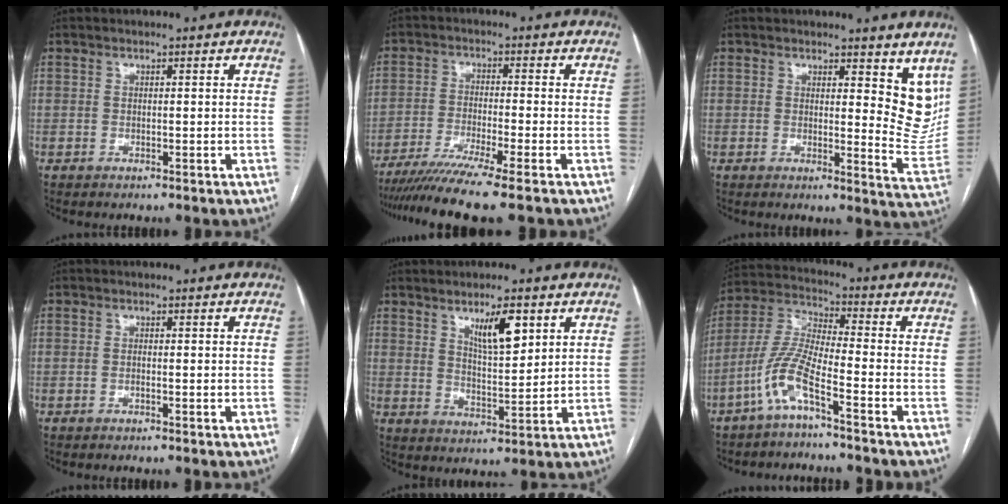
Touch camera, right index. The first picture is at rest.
{"total": 10.1, "force": [-7.9, -1.9, 5.9], "torque": [-0.088, -0.030, -0.128]}
{"total": 9.7, "force": [6.9, 3.6, 5.7], "torque": [-0.056, -0.035, 0.076]}
{"total": 1.1, "force": [-0.1, 0.3, 1.1], "torque": [-0.018, 0.000, -0.002]}
{"total": 7.0, "force": [3.7, 1.6, 5.7], "torque": [-0.102, -0.006, 0.068]}
{"total": 8.2, "force": [-4.7, 0.8, 6.7], "torque": [-0.160, 0.004, -0.100]}